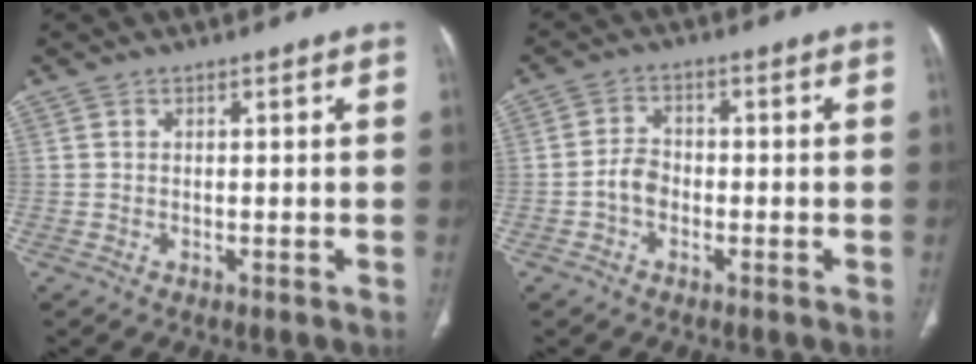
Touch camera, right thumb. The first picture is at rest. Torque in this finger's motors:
{"motor_torque": [-0.23, 0.12, 0.62, -0.47, 0.03]}